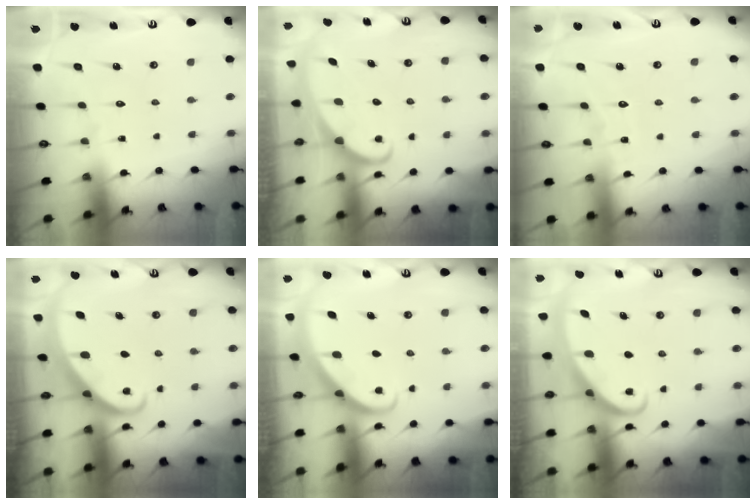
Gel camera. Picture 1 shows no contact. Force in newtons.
{"total": 1.9, "press": 1.9, "slide": 0.1}
{"total": 3.8, "press": 3.8, "slide": 0.4}
{"total": 2.2, "press": 2.2, "slide": 0.3}
{"total": 2.8, "press": 2.8, "slide": 0.2}
{"total": 2.5, "press": 2.5, "slide": 0.3}